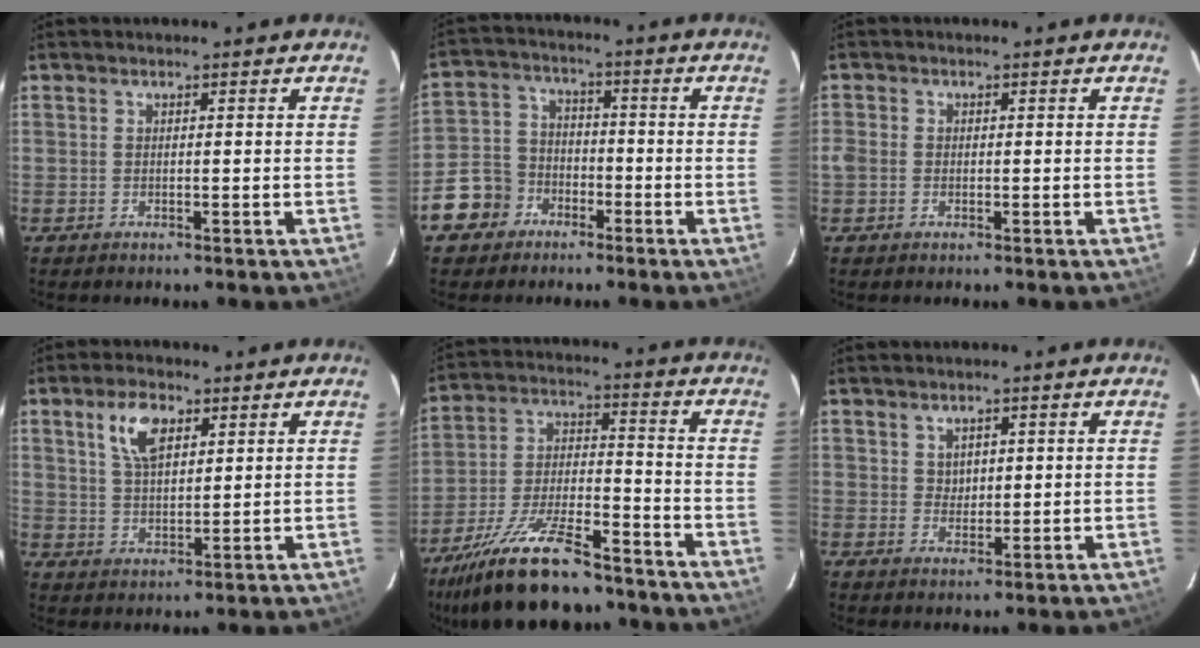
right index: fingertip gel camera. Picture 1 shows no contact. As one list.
[{"total": 9.7, "force": [-5.3, 7.8, 2.3], "torque": [-0.072, 0.032, -0.090]}, {"total": 2.3, "force": [-0.8, 1.8, 1.0], "torque": [-0.021, -0.001, -0.018]}, {"total": 7.3, "force": [3.6, 3.6, 5.3], "torque": [-0.101, 0.013, 0.070]}, {"total": 19.6, "force": [-15.3, 5.7, 10.8], "torque": [-0.217, -0.022, -0.254]}, {"total": 4.1, "force": [1.7, 3.5, 1.3], "torque": [-0.018, 0.005, 0.037]}]